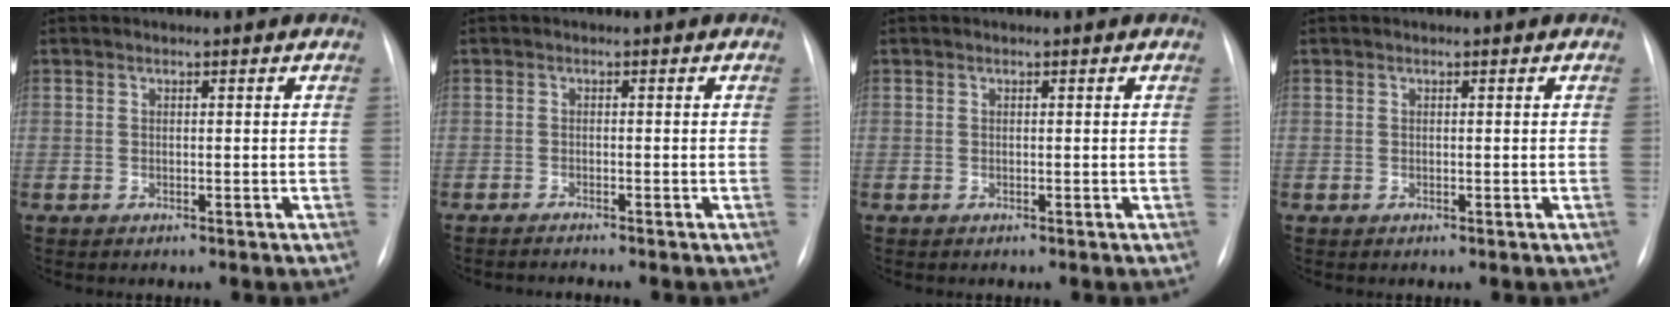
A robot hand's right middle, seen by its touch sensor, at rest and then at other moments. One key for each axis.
{"total": 2.5, "fx": -2.3, "fy": -0.3, "fz": 0.9, "tx": -0.010, "ty": -0.003, "tz": -0.033}
{"total": 0.0}
{"total": 0.0}